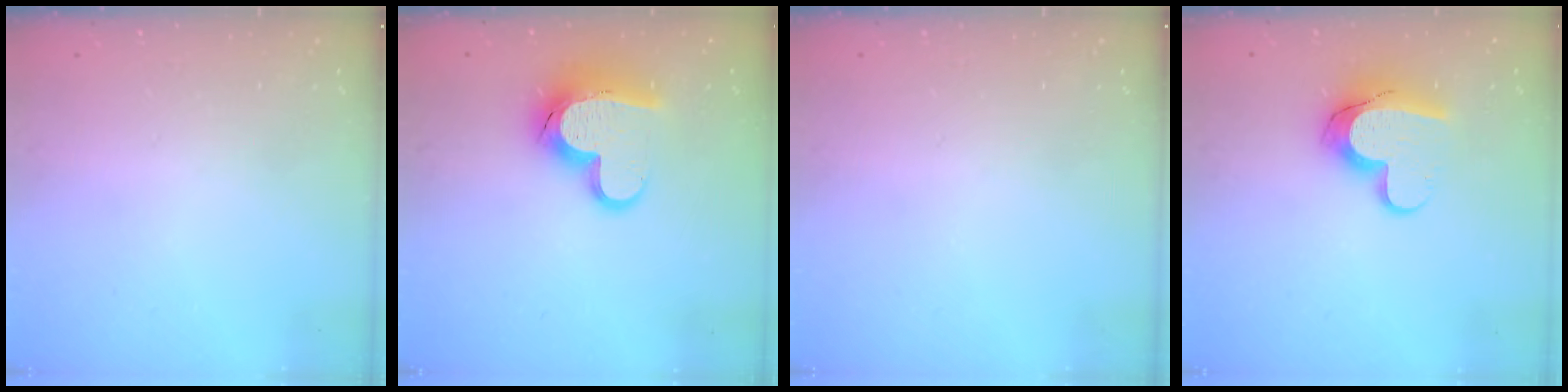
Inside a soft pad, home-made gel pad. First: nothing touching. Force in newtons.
{"total": 14.9, "press": 14.9, "slide": 0.9}
{"total": 0.0}
{"total": 12.2, "press": 12.2, "slide": 0.9}